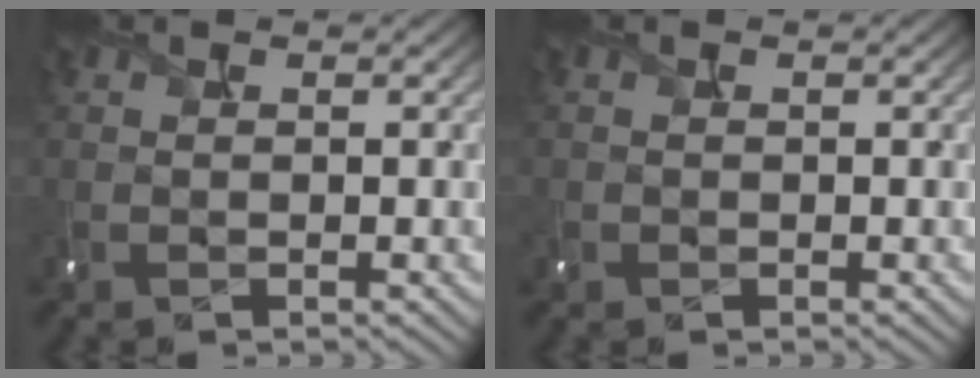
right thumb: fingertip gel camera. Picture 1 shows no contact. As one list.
[{"total": 0.6, "force": [-0.3, 0.5, -0.1], "torque": [0.000, -0.003, -0.002]}]